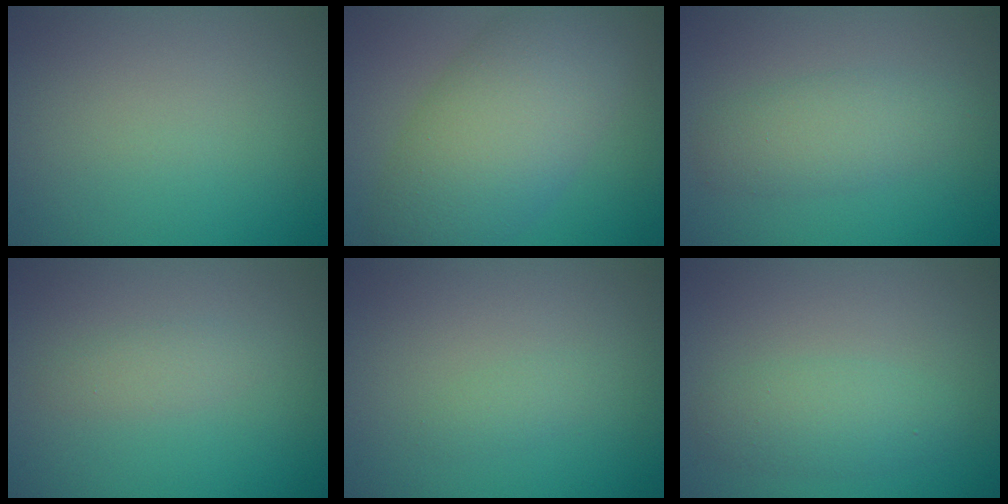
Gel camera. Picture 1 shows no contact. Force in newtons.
{"total": 8.9, "press": 8.9, "slide": 0.3}
{"total": 3.0, "press": 3.0, "slide": 0.1}
{"total": 1.3, "press": 1.3, "slide": 0.0}
{"total": 0.9, "press": 0.9, "slide": 0.0}
{"total": 2.5, "press": 2.5, "slide": 0.2}